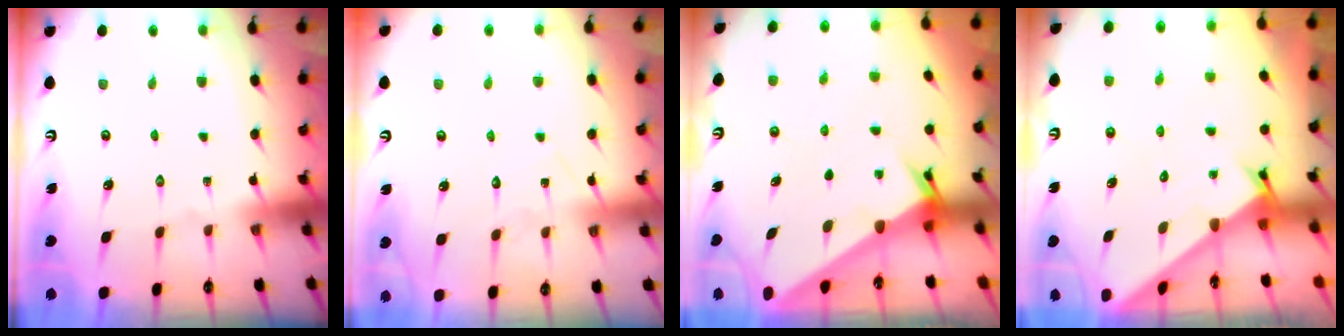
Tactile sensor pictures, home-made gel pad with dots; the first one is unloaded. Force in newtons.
{"total": 5.6, "press": 5.6, "slide": 0.7}
{"total": 2.8, "press": 2.8, "slide": 0.2}
{"total": 1.7, "press": 1.7, "slide": 0.1}